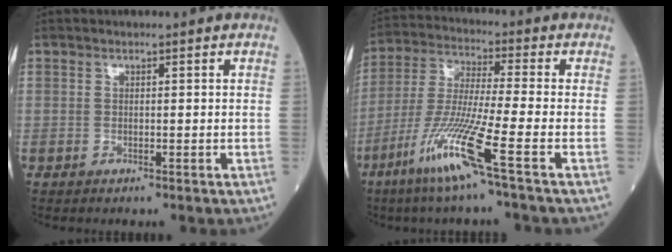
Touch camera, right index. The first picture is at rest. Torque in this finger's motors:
{"motor_torque": [0.38, -0.29, 0.40, 0.21]}